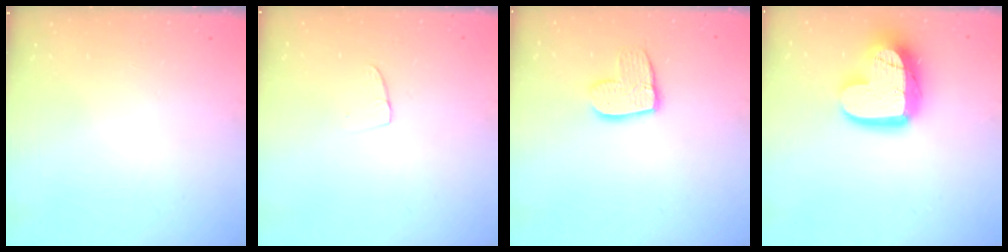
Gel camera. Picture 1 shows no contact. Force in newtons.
{"total": 2.9, "press": 2.9, "slide": 0.2}
{"total": 10.5, "press": 10.5, "slide": 0.8}
{"total": 16.1, "press": 16.1, "slide": 0.9}